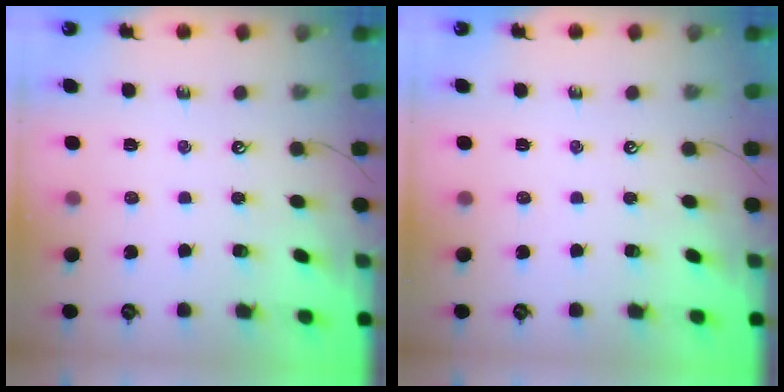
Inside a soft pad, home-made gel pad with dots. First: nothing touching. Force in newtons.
{"total": 0.0}